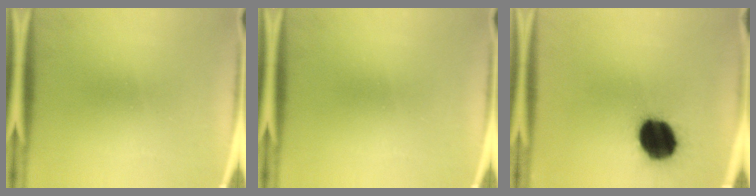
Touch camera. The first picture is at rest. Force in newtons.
{"total": 0.0}
{"total": 17.1}